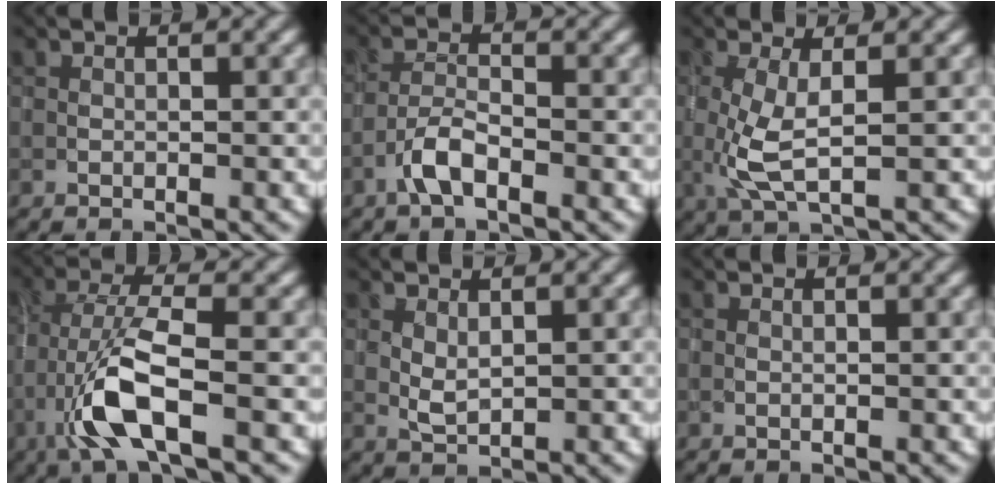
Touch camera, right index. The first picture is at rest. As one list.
[{"total": 3.0, "force": [-1.8, 0.8, 2.2], "torque": [-0.047, 0.005, -0.043]}, {"total": 3.8, "force": [0.1, 1.1, 3.6], "torque": [-0.088, -0.005, 0.002]}, {"total": 6.4, "force": [-2.8, 1.7, 5.5], "torque": [-0.118, 0.004, -0.059]}, {"total": 1.5, "force": [0.5, 0.7, 1.2], "torque": [-0.030, -0.003, 0.015]}, {"total": 0.0}]